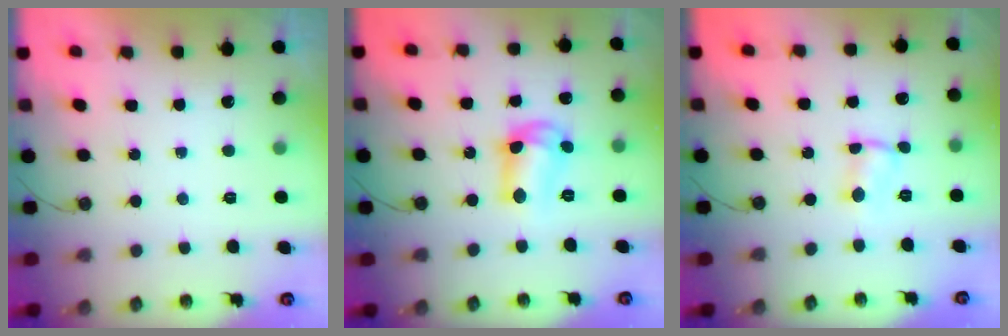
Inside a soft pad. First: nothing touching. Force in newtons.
{"total": 10.8, "press": 10.8, "slide": 0.6}
{"total": 1.4, "press": 1.4, "slide": 0.0}